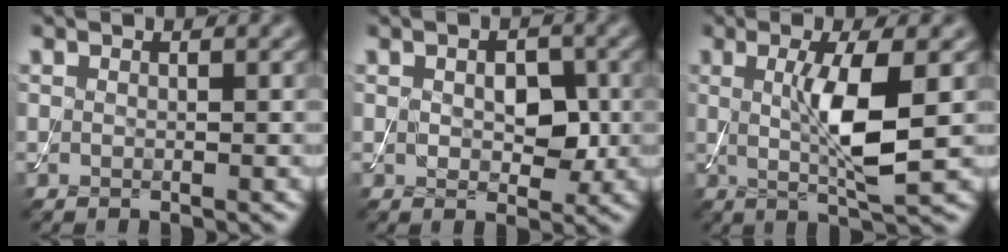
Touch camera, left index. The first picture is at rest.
{"total": 3.7, "force": [0.1, 2.4, 2.8], "torque": [-0.050, -0.004, 0.003]}
{"total": 5.6, "force": [0.4, 1.0, 5.5], "torque": [-0.103, -0.007, 0.010]}